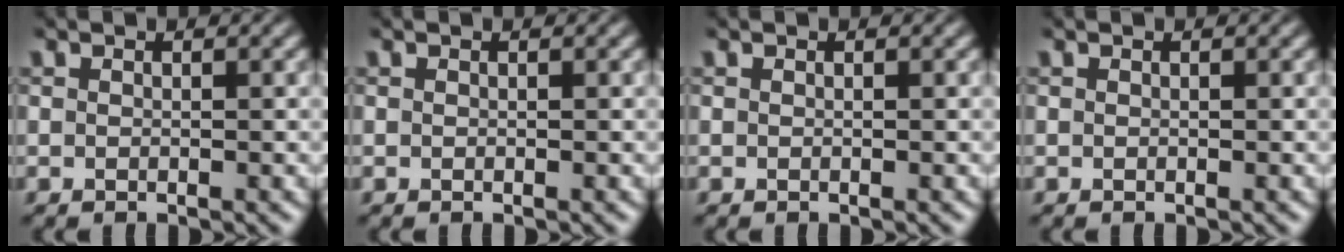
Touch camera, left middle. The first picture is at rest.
{"total": 0.0}
{"total": 0.0}
{"total": 0.0}